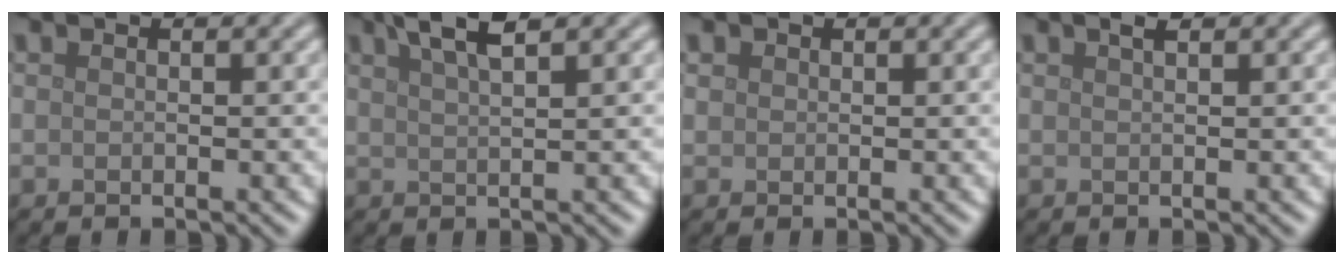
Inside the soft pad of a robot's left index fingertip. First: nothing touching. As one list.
[{"total": 3.6, "force": [2.4, 0.8, 2.5], "torque": [-0.034, 0.010, 0.042]}, {"total": 0.8, "force": [0.4, 0.7, 0.1], "torque": [0.000, 0.000, 0.007]}, {"total": 1.0, "force": [0.7, 0.2, 0.6], "torque": [-0.012, 0.003, 0.012]}]